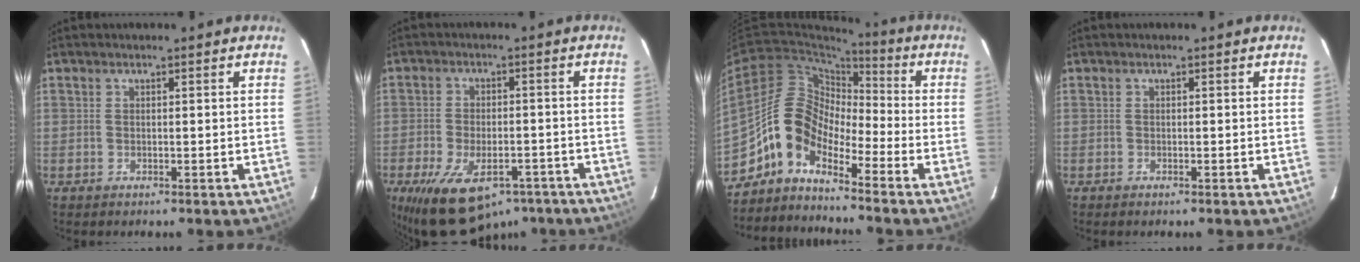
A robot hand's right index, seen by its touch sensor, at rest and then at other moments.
{"total": 17.0, "force": [-10.9, 8.7, 9.8], "torque": [-0.205, -0.016, -0.164]}
{"total": 9.3, "force": [-6.2, 4.7, 5.1], "torque": [-0.087, 0.032, -0.141]}
{"total": 0.0}